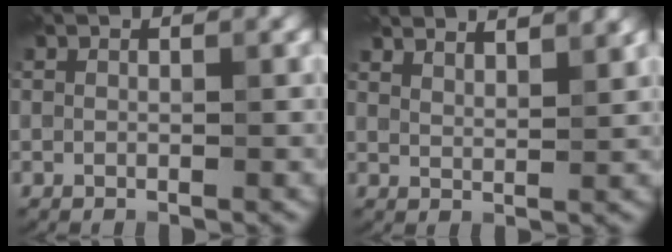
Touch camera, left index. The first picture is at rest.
{"total": 5.0, "force": [4.4, 1.3, 2.1], "torque": [-0.012, 0.019, 0.043]}